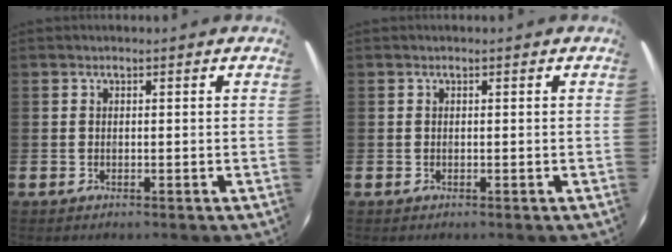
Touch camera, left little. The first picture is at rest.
{"total": 0.0}